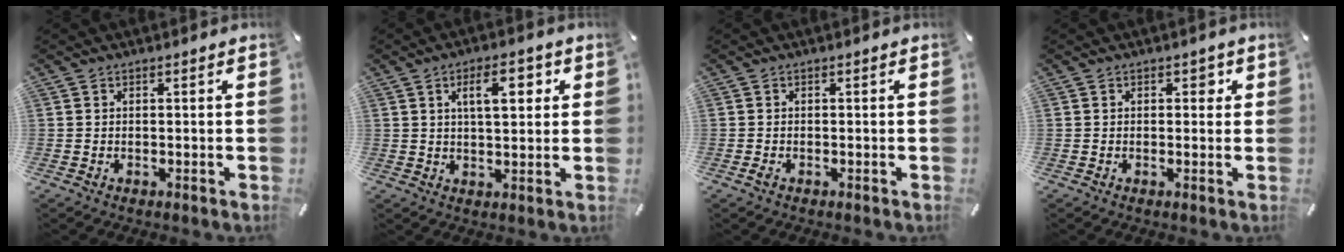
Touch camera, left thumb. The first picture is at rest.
{"total": 8.5, "force": [3.3, 3.4, 7.1], "torque": [-0.107, -0.007, 0.047]}
{"total": 0.7, "force": [-0.4, 0.2, 0.5], "torque": [-0.009, -0.002, -0.005]}
{"total": 1.7, "force": [0.5, 1.2, 1.1], "torque": [-0.007, 0.001, 0.004]}